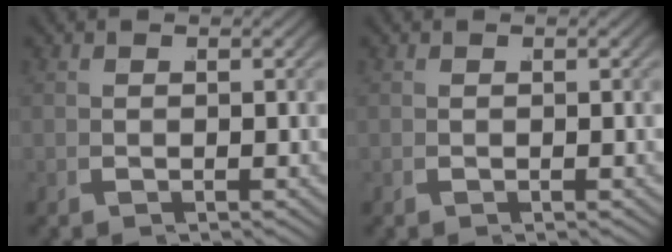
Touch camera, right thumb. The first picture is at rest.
{"total": 0.0}